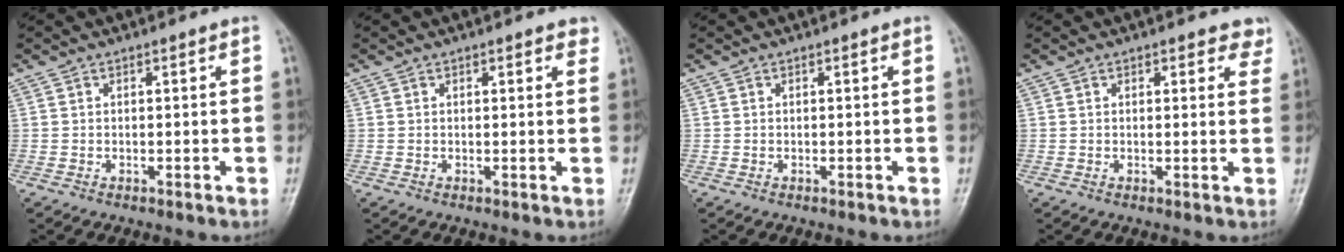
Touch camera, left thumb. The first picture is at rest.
{"total": 2.3, "force": [1.4, 1.0, 1.5], "torque": [-0.006, -0.003, 0.013]}
{"total": 0.0}
{"total": 3.9, "force": [2.7, 2.1, 1.9], "torque": [0.011, -0.010, 0.026]}